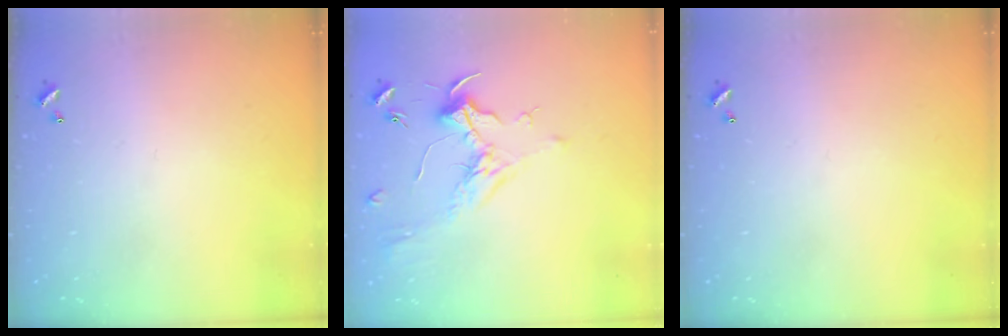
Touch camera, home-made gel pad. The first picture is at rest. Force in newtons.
{"total": 2.0, "press": 1.9, "slide": 0.6}
{"total": 0.0}